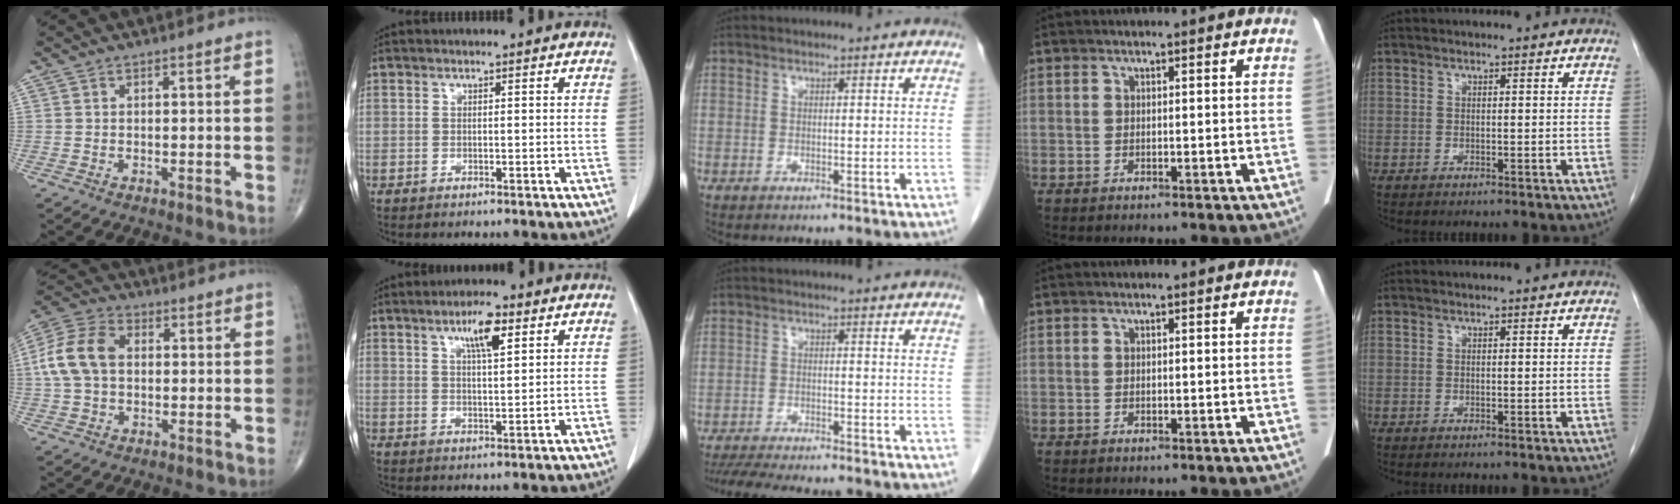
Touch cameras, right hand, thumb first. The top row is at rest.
{"thumb": {"total": 10.9, "force": [0.7, 7.5, 7.8], "torque": [-0.160, 0.029, 0.008]}, "index": {"total": 5.7, "force": [3.0, 1.1, 4.7], "torque": [-0.083, 0.002, 0.050]}, "middle": {"total": 13.6, "force": [-12.1, 1.8, 5.9], "torque": [-0.102, -0.019, -0.169]}}